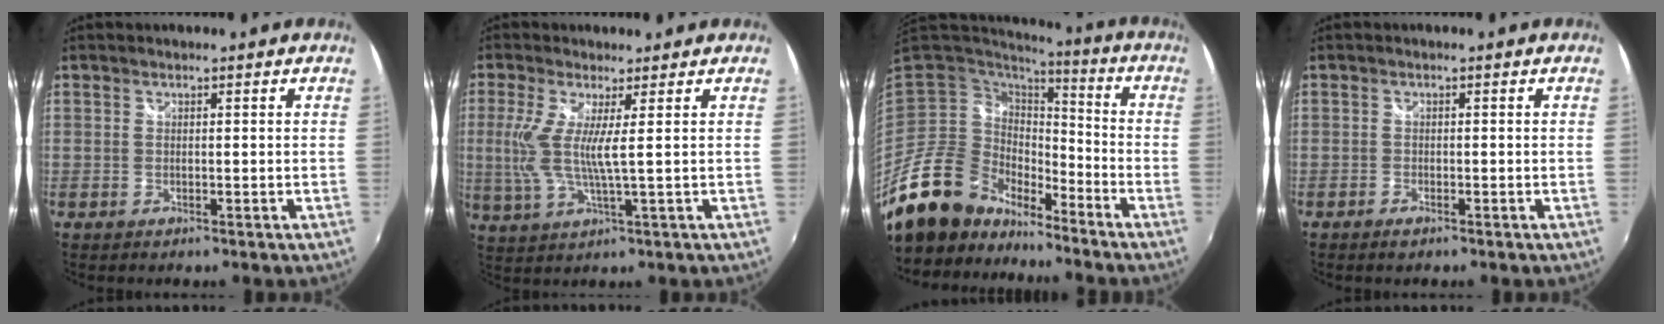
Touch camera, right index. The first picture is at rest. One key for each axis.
{"total": 7.1, "fx": 0.9, "fy": 0.0, "fz": 7.1, "tx": -0.153, "ty": -0.012, "tz": 0.018}
{"total": 16.1, "fx": -13.1, "fy": 8.1, "fz": 4.5, "tx": -0.111, "ty": 0.005, "tz": -0.234}
{"total": 1.4, "fx": -1.1, "fy": 0.7, "fz": 0.7, "tx": -0.017, "ty": -0.001, "tz": -0.021}